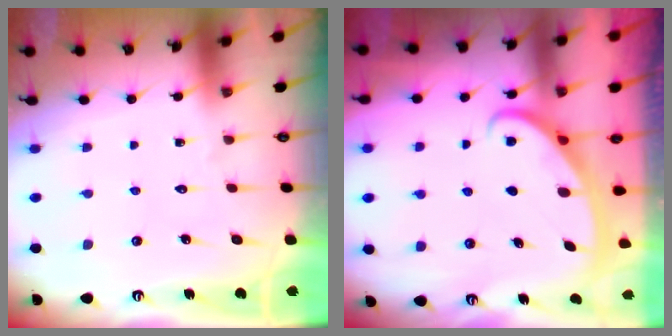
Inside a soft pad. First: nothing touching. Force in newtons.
{"total": 2.7, "press": 2.7, "slide": 0.3}